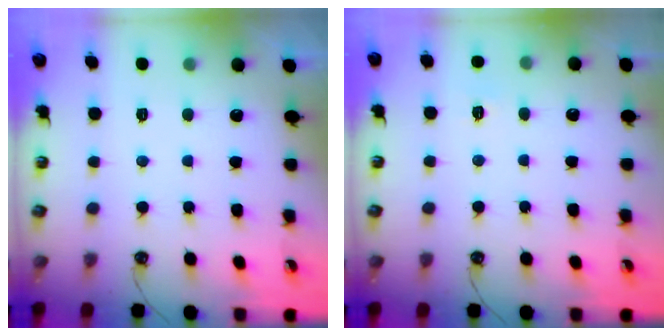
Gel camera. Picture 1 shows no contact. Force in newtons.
{"total": 3.9, "press": 3.9, "slide": 0.5}